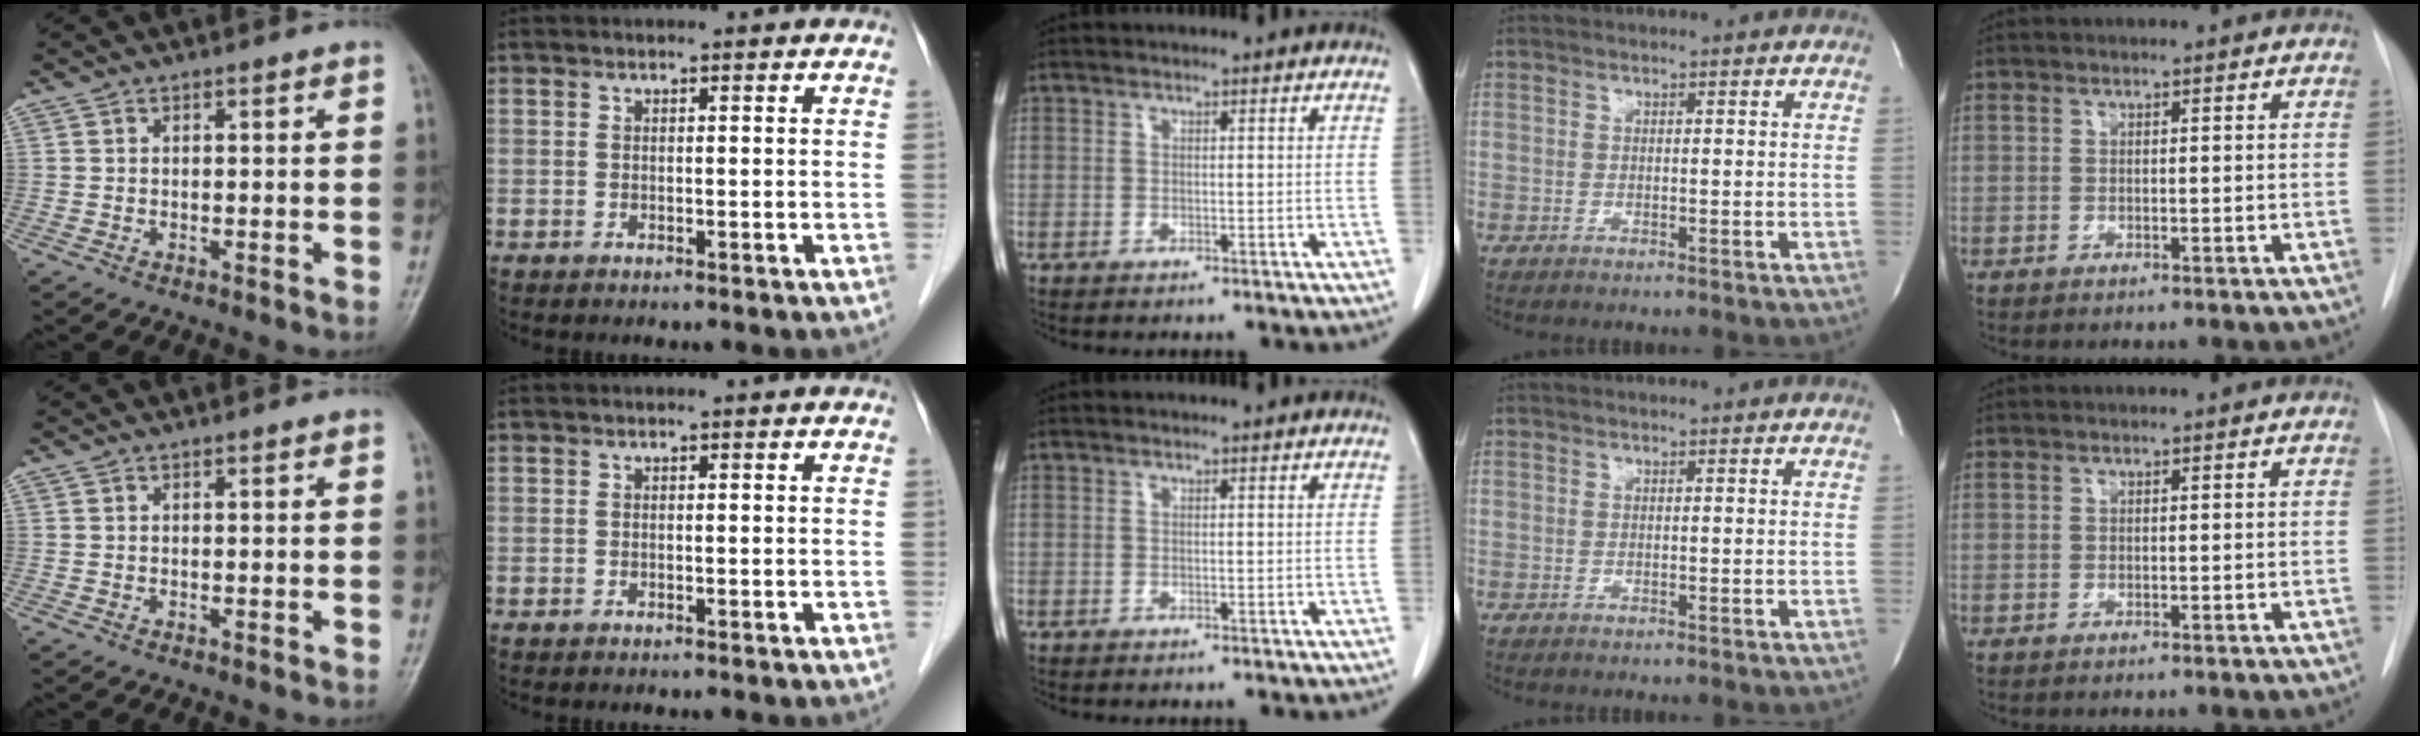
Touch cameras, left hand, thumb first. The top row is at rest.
{}